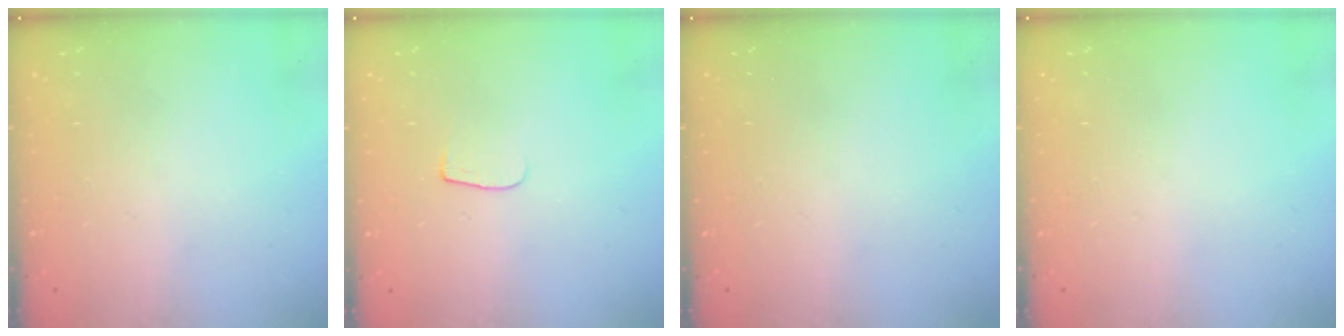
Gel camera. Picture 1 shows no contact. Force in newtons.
{"total": 4.5, "press": 4.4, "slide": 0.6}
{"total": 0.0}
{"total": 0.0}